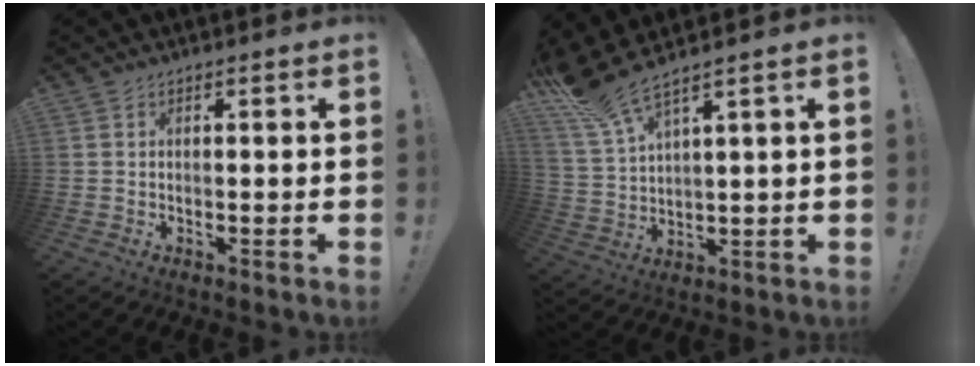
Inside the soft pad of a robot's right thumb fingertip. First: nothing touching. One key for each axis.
{"total": 7.7, "fx": 6.2, "fy": 1.1, "fz": 4.5, "tx": -0.095, "ty": -0.039, "tz": 0.115}